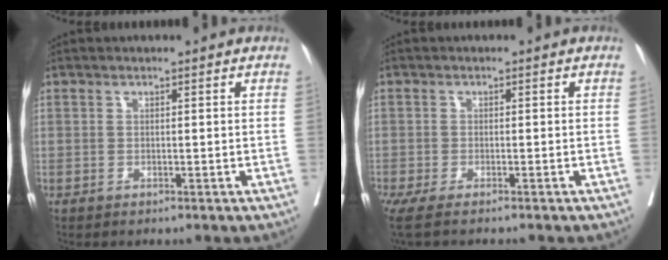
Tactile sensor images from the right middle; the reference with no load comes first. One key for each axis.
{"total": 6.9, "fx": -5.7, "fy": -0.1, "fz": 3.9, "tx": -0.052, "ty": -0.009, "tz": -0.091}